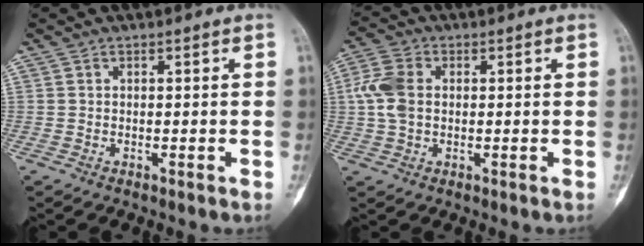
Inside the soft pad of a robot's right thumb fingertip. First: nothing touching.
{"total": 7.0, "force": [0.6, 4.8, 5.1], "torque": [-0.122, 0.014, 0.008]}